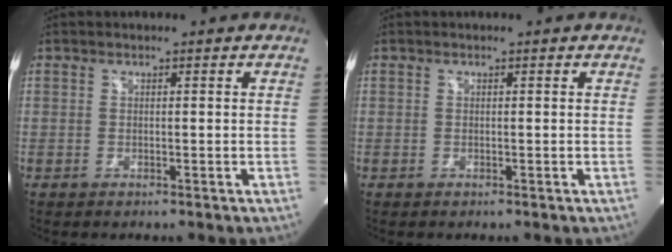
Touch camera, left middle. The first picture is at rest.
{"total": 0.0}